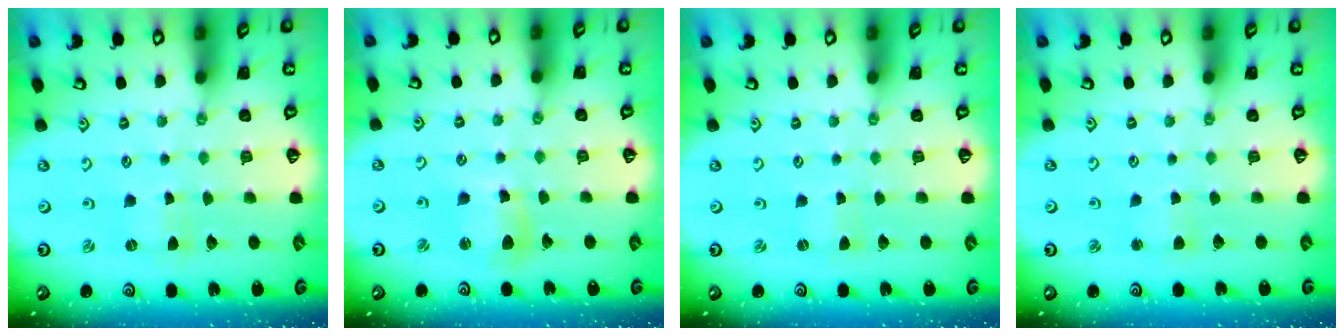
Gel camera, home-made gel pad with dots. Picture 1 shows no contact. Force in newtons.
{"total": 8.1, "press": 8.1, "slide": 1.1}
{"total": 0.0}
{"total": 3.6, "press": 3.5, "slide": 0.5}